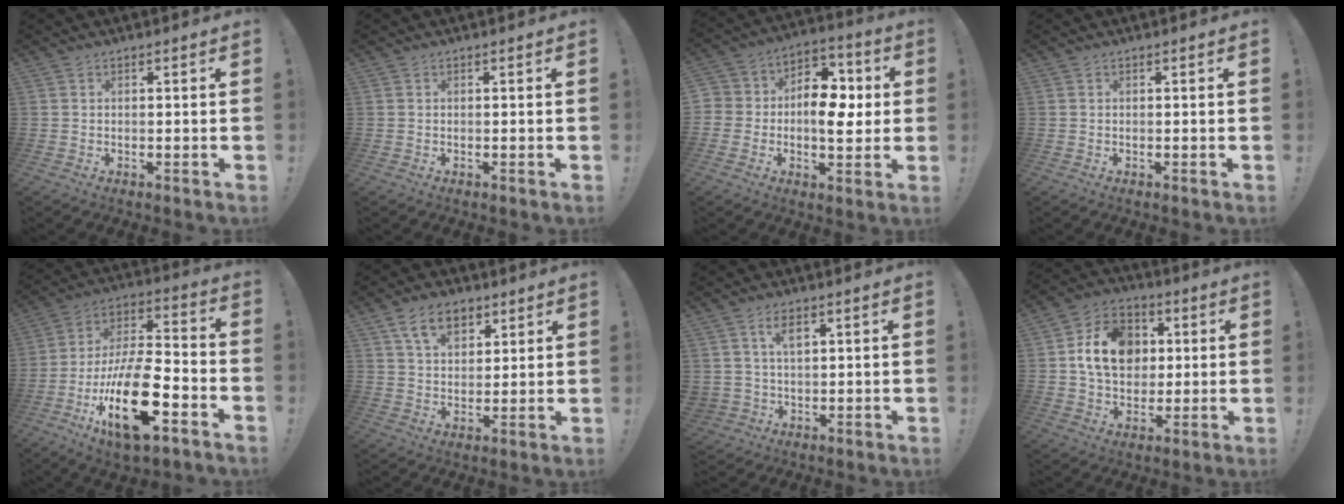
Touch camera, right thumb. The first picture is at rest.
{"total": 0.0}
{"total": 12.6, "force": [-1.6, 9.6, 8.0], "torque": [-0.107, 0.026, -0.023]}
{"total": 0.0}
{"total": 22.8, "force": [-9.6, 9.0, 18.6], "torque": [-0.346, 0.054, -0.154]}
{"total": 10.2, "force": [5.7, 6.4, 5.5], "torque": [-0.094, -0.009, 0.108]}
{"total": 5.7, "force": [2.6, 4.3, 2.6], "torque": [-0.043, -0.007, 0.047]}
{"total": 15.0, "force": [2.7, 11.9, 8.8], "torque": [-0.129, -0.001, 0.057]}